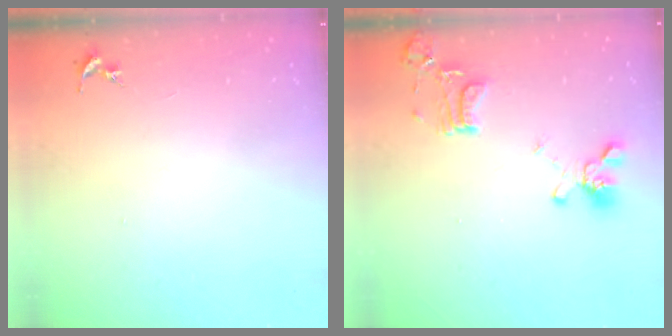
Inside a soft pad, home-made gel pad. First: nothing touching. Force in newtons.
{"total": 15.8, "press": 15.7, "slide": 1.4}